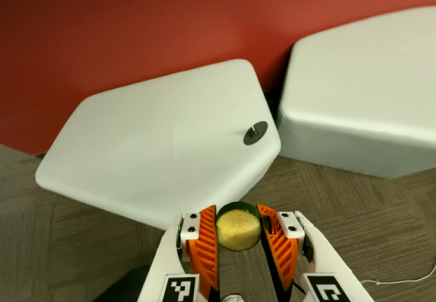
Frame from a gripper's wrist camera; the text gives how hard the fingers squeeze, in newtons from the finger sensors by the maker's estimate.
{"total": 12.2, "left": 12.9, "right": 11.5}